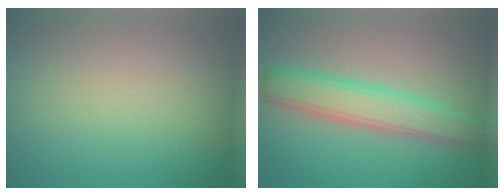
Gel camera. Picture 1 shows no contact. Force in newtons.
{"total": 5.0, "press": 5.0, "slide": 0.2}